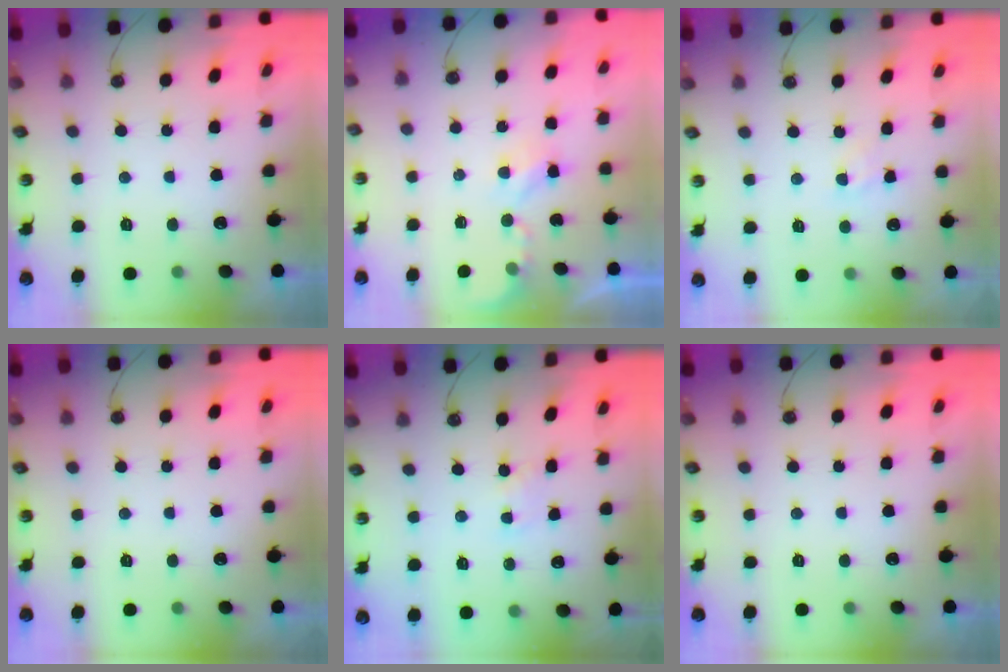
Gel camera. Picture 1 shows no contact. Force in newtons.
{"total": 2.7, "press": 2.7, "slide": 0.5}
{"total": 5.1, "press": 5.1, "slide": 0.7}
{"total": 0.0}
{"total": 1.9, "press": 1.9, "slide": 0.3}
{"total": 0.0}